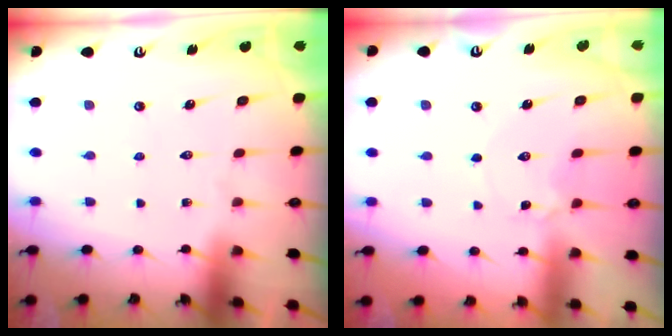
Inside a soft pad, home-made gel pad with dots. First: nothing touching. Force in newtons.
{"total": 3.1, "press": 3.0, "slide": 0.3}